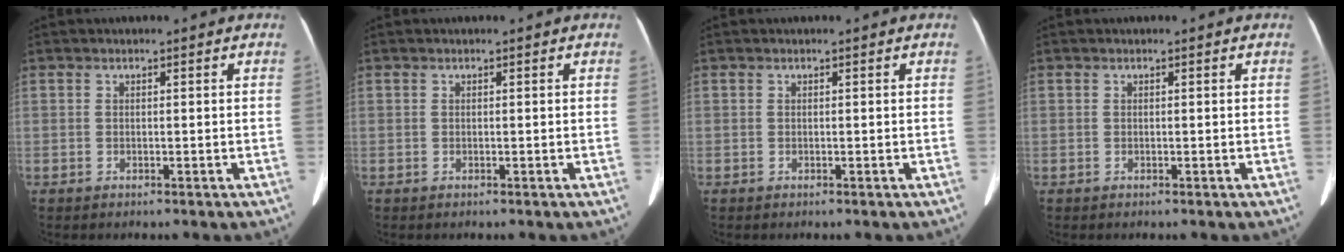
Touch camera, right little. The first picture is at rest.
{"total": 0.0}
{"total": 0.0}
{"total": 0.0}